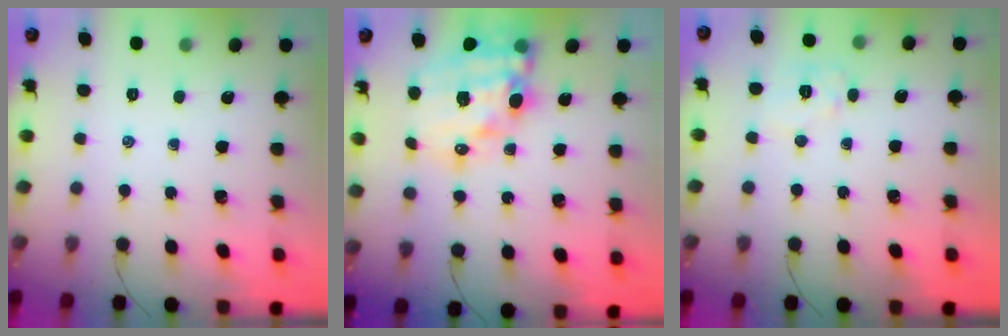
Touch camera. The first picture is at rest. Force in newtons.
{"total": 18.1, "press": 17.5, "slide": 4.6}
{"total": 7.2, "press": 7.2, "slide": 0.9}